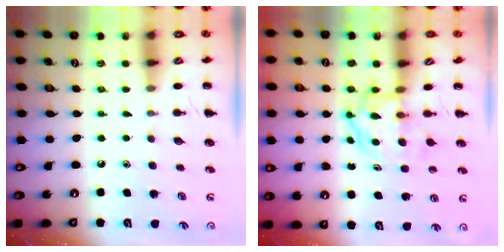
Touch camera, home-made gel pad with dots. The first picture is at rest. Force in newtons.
{"total": 3.7, "press": 3.6, "slide": 0.4}